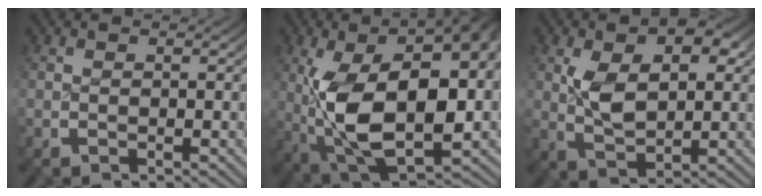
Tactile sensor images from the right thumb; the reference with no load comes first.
{"total": 17.3, "force": [-0.7, 9.7, 14.3], "torque": [-0.273, -0.048, 0.019]}
{"total": 6.4, "force": [0.6, 4.2, 4.8], "torque": [-0.096, -0.017, 0.021]}